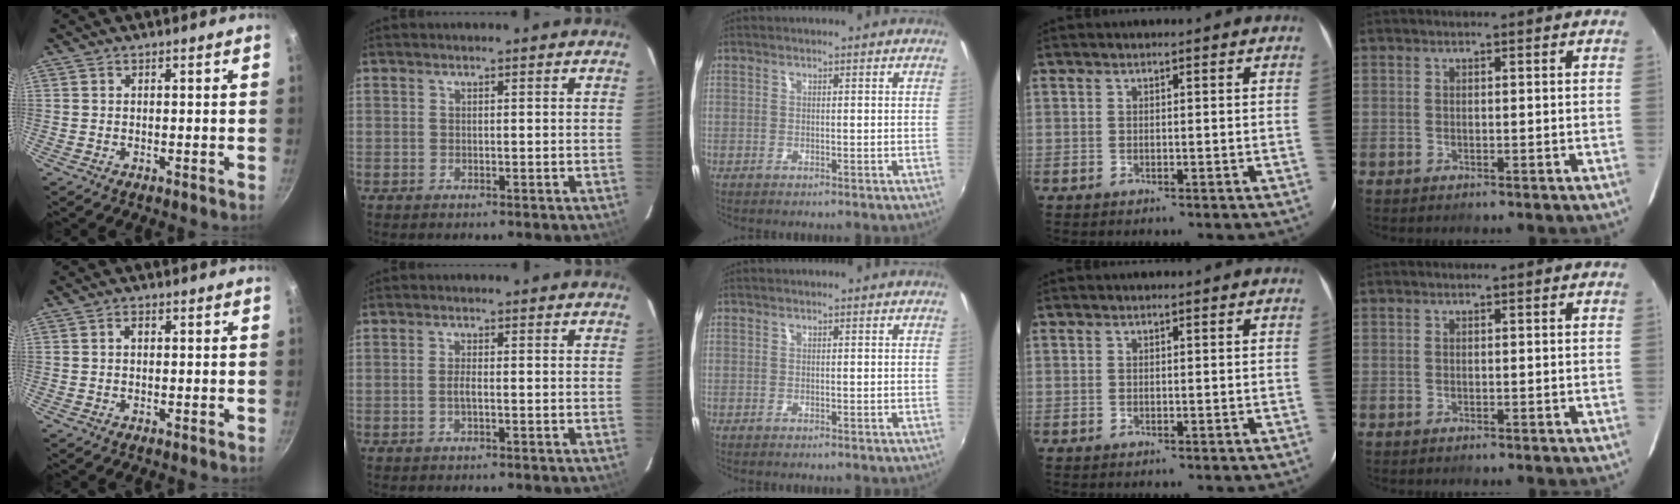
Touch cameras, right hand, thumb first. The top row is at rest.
{"thumb": {"total": 1.4, "force": [0.2, 1.0, 1.0], "torque": [-0.017, 0.005, 0.003]}, "index": {"total": 1.4, "force": [-0.4, 0.3, 1.3], "torque": [-0.026, -0.001, -0.009]}}